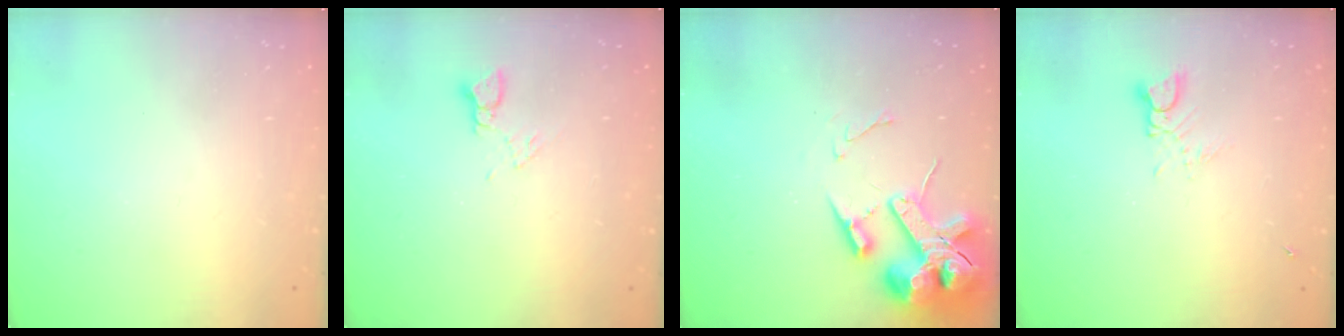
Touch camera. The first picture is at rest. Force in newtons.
{"total": 2.5, "press": 2.5, "slide": 0.3}
{"total": 15.9, "press": 15.7, "slide": 2.4}
{"total": 2.8, "press": 2.8, "slide": 0.4}